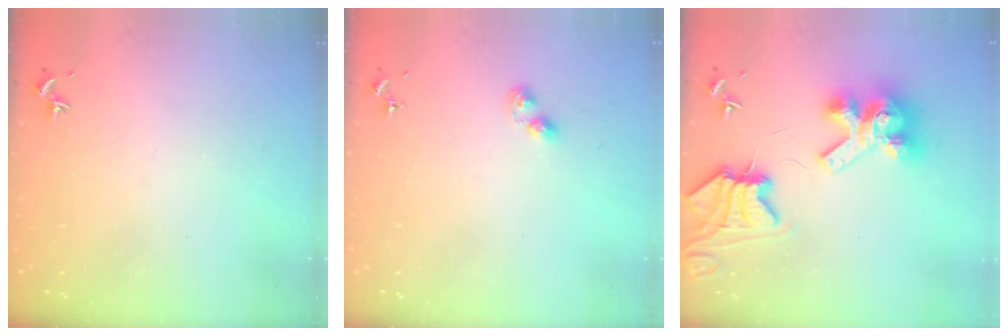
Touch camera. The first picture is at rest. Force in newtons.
{"total": 2.6, "press": 2.6, "slide": 0.4}
{"total": 12.6, "press": 12.6, "slide": 1.4}